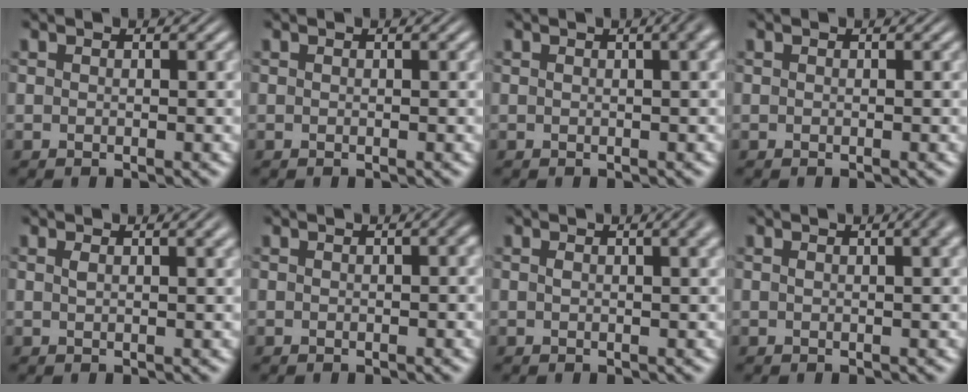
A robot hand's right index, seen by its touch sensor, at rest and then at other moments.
{"total": 0.0}
{"total": 1.7, "force": [0.3, 0.1, 1.7], "torque": [-0.012, 0.009, 0.003]}
{"total": 0.0}
{"total": 1.1, "force": [0.4, -0.4, 0.9], "torque": [-0.014, -0.003, 0.011]}
{"total": 0.7, "force": [-0.1, 0.1, 0.7], "torque": [-0.005, 0.003, -0.004]}
{"total": 1.2, "force": [0.2, -0.2, 1.2], "torque": [-0.011, 0.002, 0.006]}
{"total": 1.5, "force": [0.3, -0.1, 1.5], "torque": [-0.012, 0.006, 0.005]}